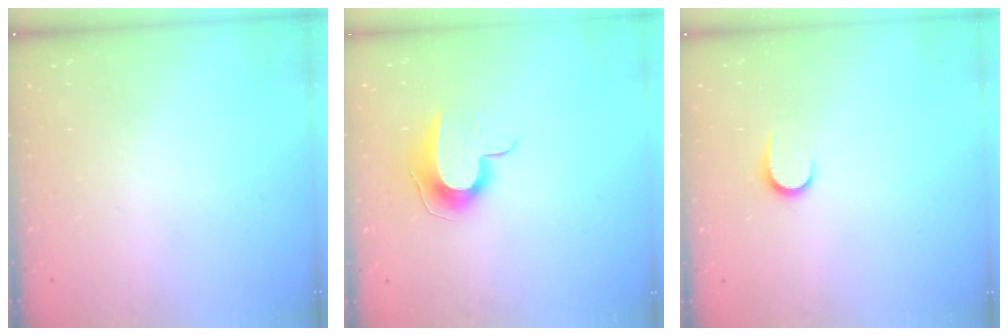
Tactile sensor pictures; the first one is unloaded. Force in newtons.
{"total": 9.0, "press": 9.0, "slide": 0.5}
{"total": 5.4, "press": 5.4, "slide": 0.6}